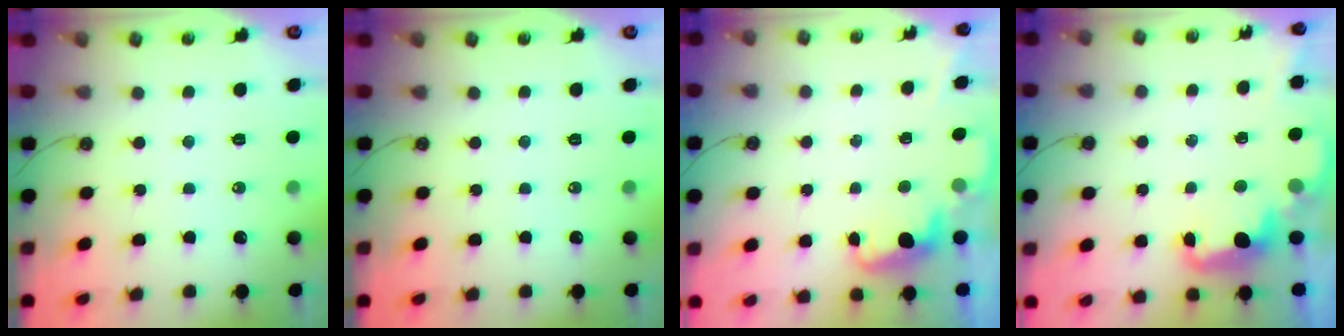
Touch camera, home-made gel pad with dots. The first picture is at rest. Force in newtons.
{"total": 0.0}
{"total": 2.5, "press": 2.4, "slide": 0.7}
{"total": 2.6, "press": 2.6, "slide": 0.6}